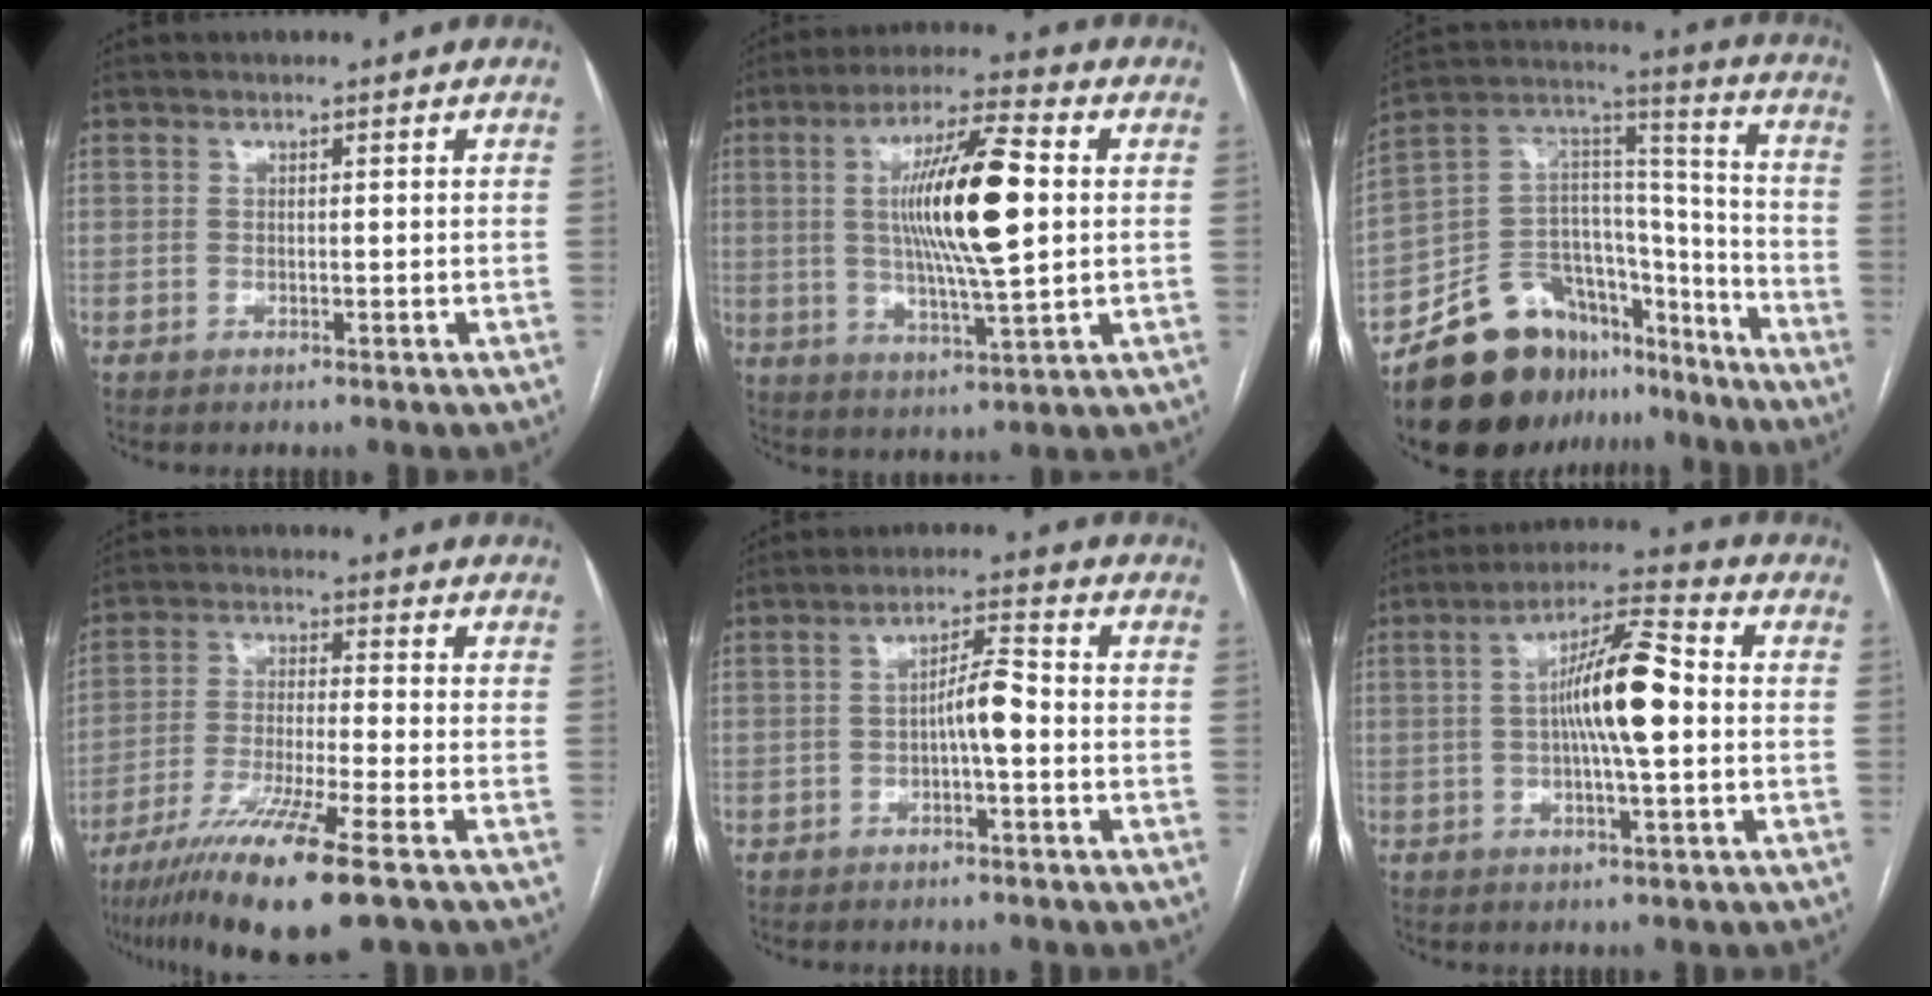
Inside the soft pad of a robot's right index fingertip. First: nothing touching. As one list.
[{"total": 14.9, "force": [1.7, 1.4, 14.7], "torque": [-0.261, 0.004, 0.027]}, {"total": 22.0, "force": [-16.7, 11.3, 8.8], "torque": [-0.158, 0.064, -0.273]}, {"total": 14.0, "force": [-9.0, -0.2, 10.8], "torque": [-0.212, -0.040, -0.163]}, {"total": 4.6, "force": [-1.0, 0.6, 4.5], "torque": [-0.074, 0.013, -0.015]}, {"total": 10.7, "force": [0.0, 1.3, 10.7], "torque": [-0.190, 0.019, -0.007]}]